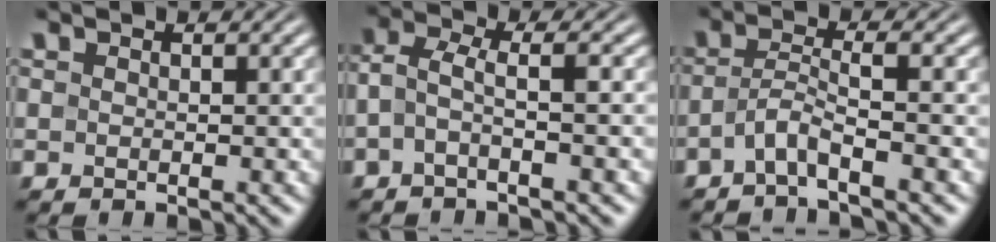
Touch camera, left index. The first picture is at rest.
{"total": 2.5, "force": [-0.9, 0.5, 2.3], "torque": [-0.053, 0.007, -0.026]}
{"total": 2.6, "force": [-1.5, 0.1, 2.1], "torque": [-0.047, 0.004, -0.037]}